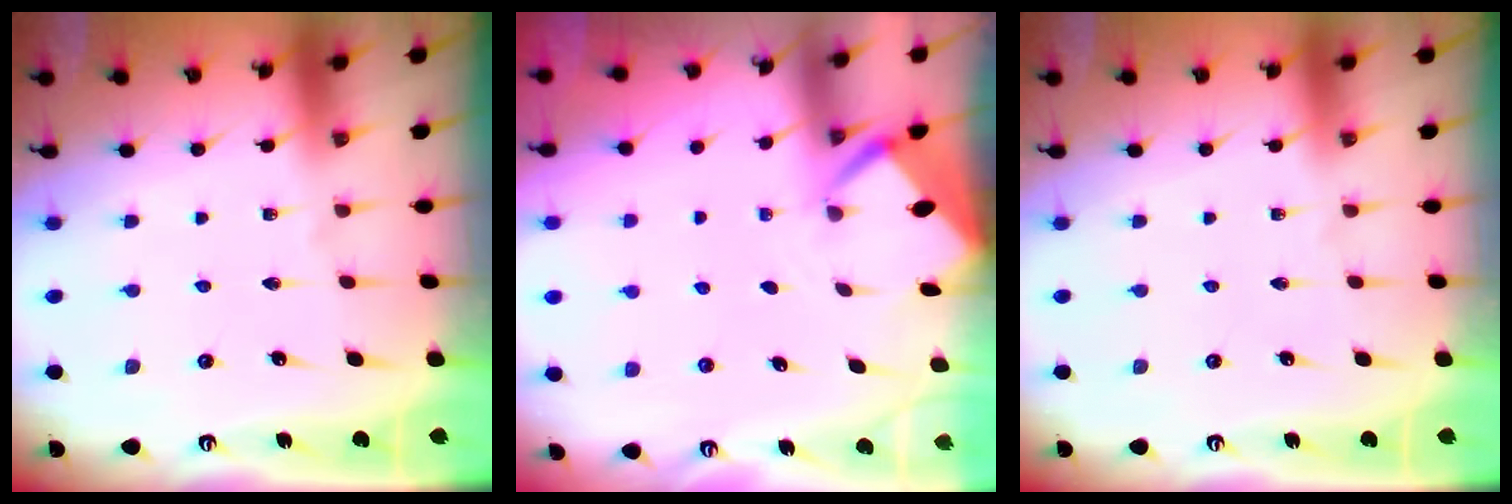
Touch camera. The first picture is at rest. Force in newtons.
{"total": 2.3, "press": 2.3, "slide": 0.1}
{"total": 0.0}